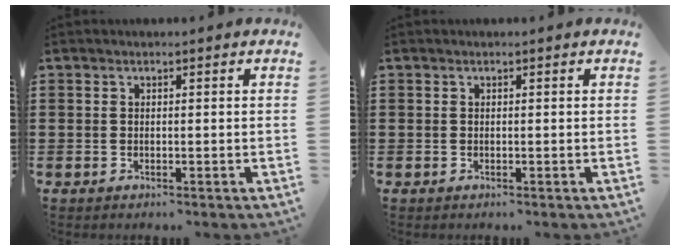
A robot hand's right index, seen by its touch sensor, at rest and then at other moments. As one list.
[{"total": 0.0}]